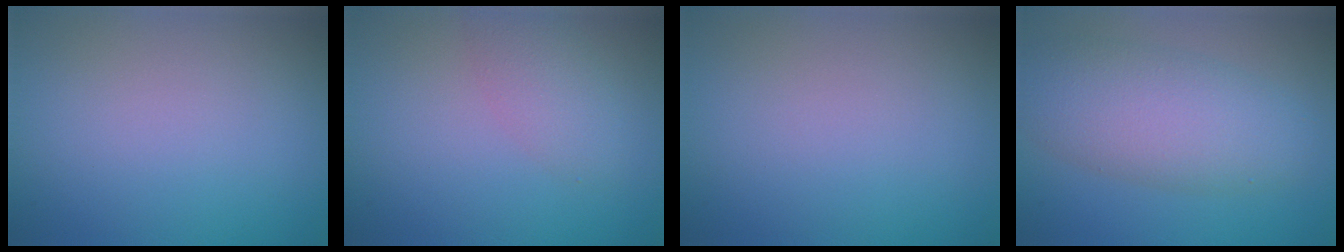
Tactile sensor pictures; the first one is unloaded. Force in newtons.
{"total": 2.4, "press": 2.4, "slide": 0.1}
{"total": 0.0}
{"total": 7.7, "press": 7.7, "slide": 0.1}